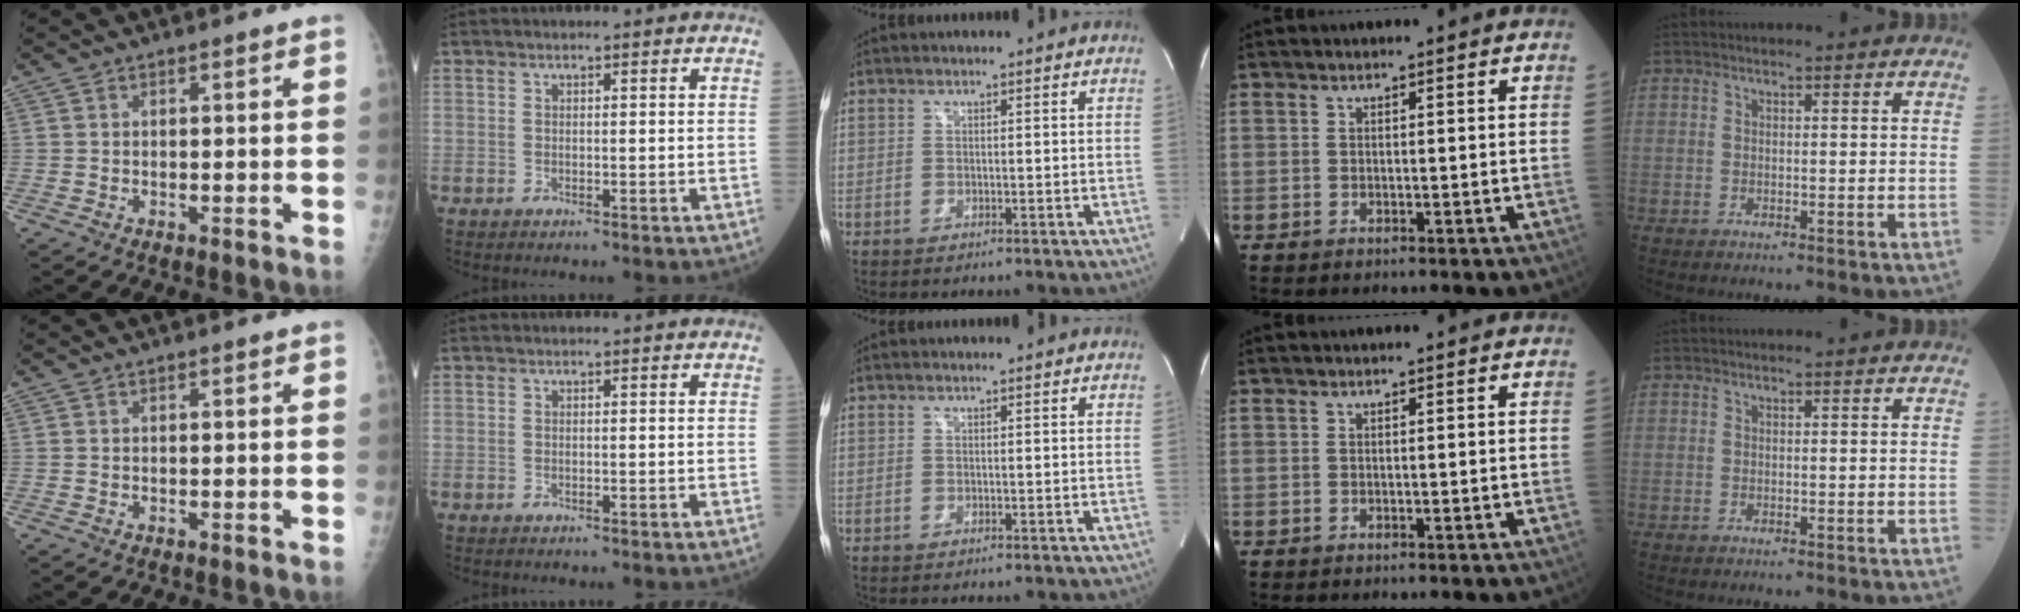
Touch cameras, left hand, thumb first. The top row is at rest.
{}